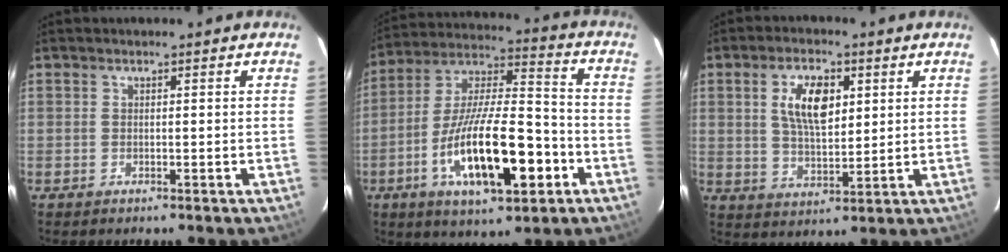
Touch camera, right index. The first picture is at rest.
{"total": 20.4, "force": [-7.6, 6.5, 17.8], "torque": [-0.323, -0.007, -0.125]}
{"total": 9.1, "force": [2.9, 4.3, 7.5], "torque": [-0.138, 0.009, 0.055]}